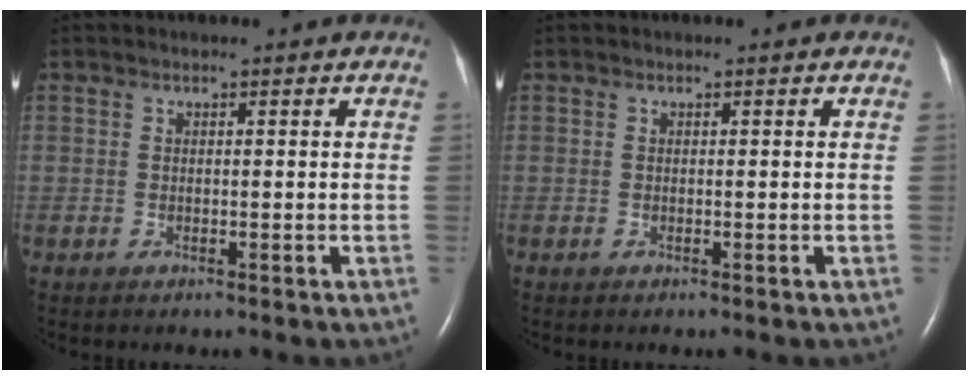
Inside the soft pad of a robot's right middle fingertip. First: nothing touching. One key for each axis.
{"total": 0.0}